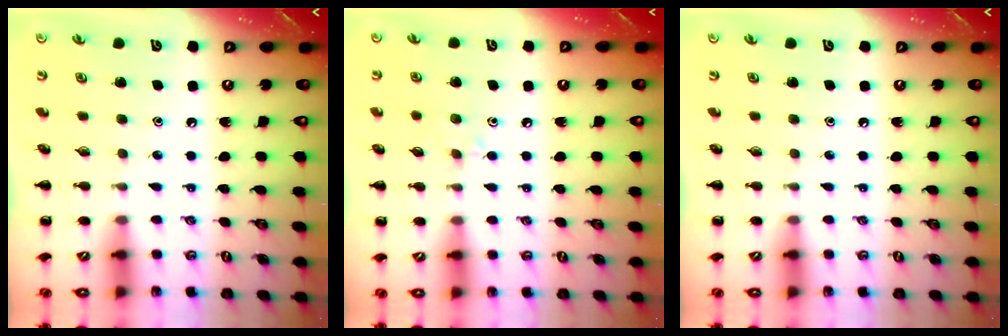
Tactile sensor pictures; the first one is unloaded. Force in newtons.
{"total": 5.2, "press": 5.0, "slide": 1.7}
{"total": 0.0}